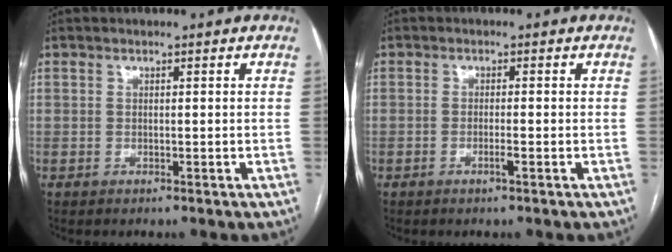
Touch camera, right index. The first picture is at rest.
{"total": 1.4, "force": [-0.6, -0.1, 1.2], "torque": [-0.026, 0.000, -0.009]}